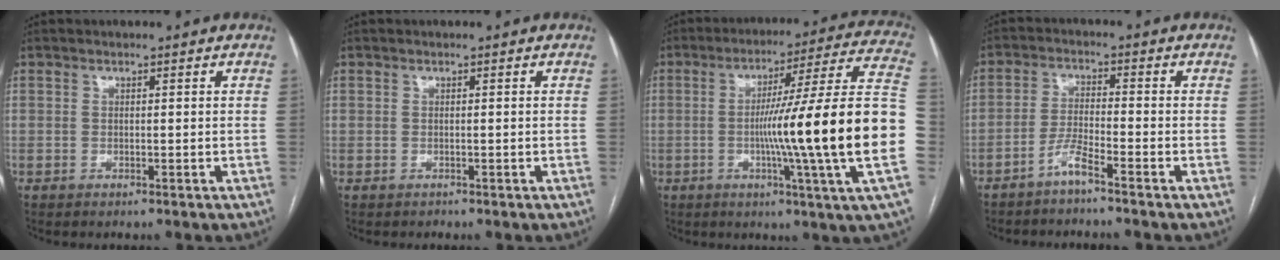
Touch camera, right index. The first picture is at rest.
{"total": 0.5, "force": [-0.3, 0.4, -0.1], "torque": [0.001, 0.004, -0.006]}
{"total": 23.5, "force": [-3.9, -2.4, 23.0], "torque": [-0.285, 0.002, -0.081]}
{"total": 3.7, "force": [-2.9, -0.3, 2.2], "torque": [-0.050, -0.003, -0.061]}